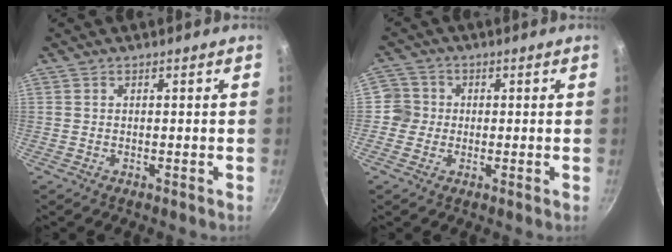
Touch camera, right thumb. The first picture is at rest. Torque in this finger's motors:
{"motor_torque": [0.44, 0.40, 0.35, 0.15, 0.00]}